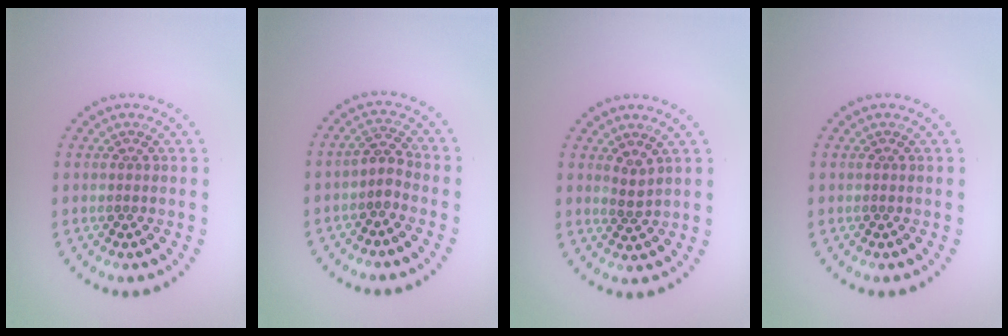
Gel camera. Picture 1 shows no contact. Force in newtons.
{"total": 1.5, "press": 1.3, "slide": 0.9}
{"total": 1.4, "press": 0.9, "slide": 1.0}
{"total": 0.0}